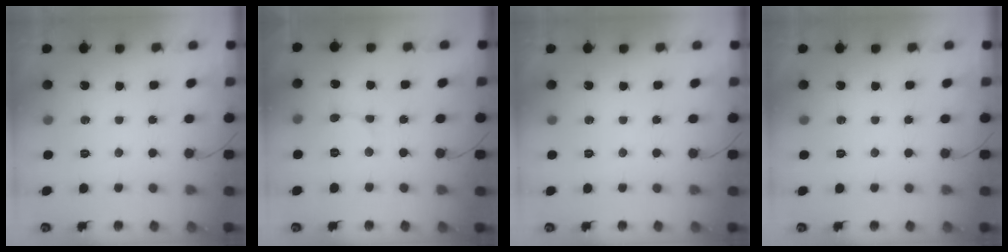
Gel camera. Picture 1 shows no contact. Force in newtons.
{"total": 2.5, "press": 2.5, "slide": 0.3}
{"total": 0.0}
{"total": 0.0}